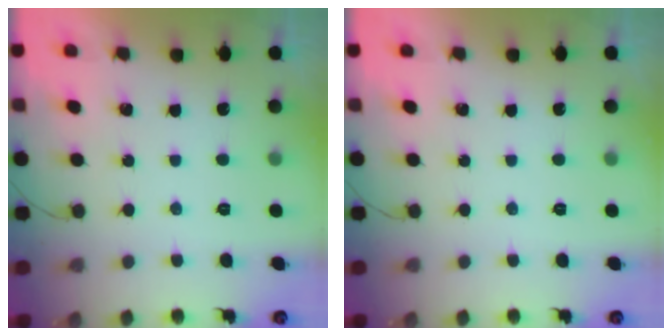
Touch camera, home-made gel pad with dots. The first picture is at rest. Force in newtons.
{"total": 0.0}